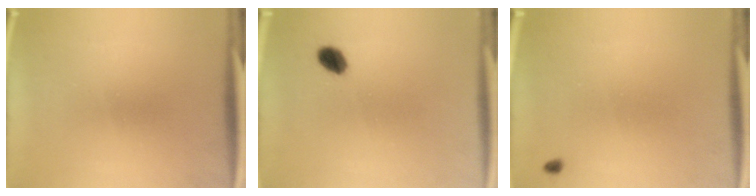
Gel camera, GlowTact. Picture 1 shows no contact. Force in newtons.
{"total": 3.6}
{"total": 0.6}